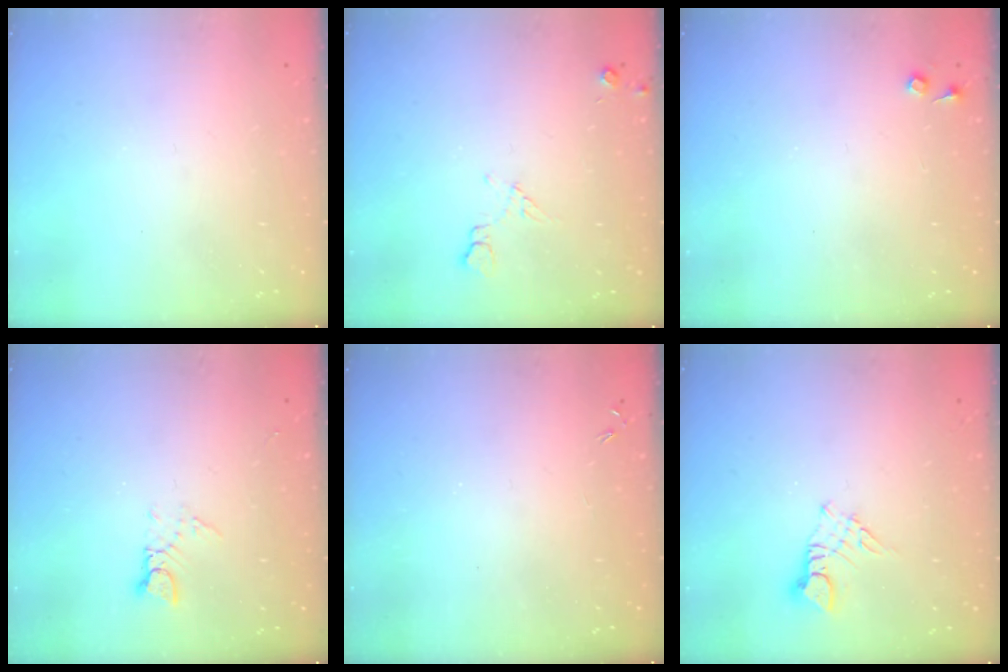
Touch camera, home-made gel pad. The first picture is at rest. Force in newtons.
{"total": 6.2, "press": 6.2, "slide": 0.9}
{"total": 3.8, "press": 3.7, "slide": 0.6}
{"total": 2.9, "press": 2.9, "slide": 0.2}
{"total": 0.0}
{"total": 3.3, "press": 3.2, "slide": 0.3}